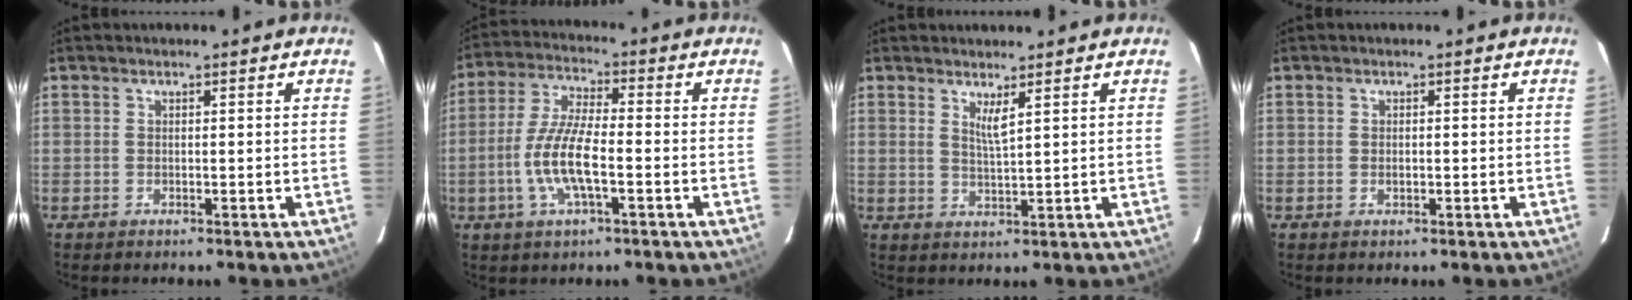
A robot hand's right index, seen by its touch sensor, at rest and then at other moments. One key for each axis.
{"total": 10.3, "fx": -2.9, "fy": 2.6, "fz": 9.6, "tx": -0.201, "ty": 0.000, "tz": -0.058}
{"total": 2.8, "fx": 1.7, "fy": -0.1, "fz": 2.2, "tx": -0.042, "ty": -0.010, "tz": 0.028}
{"total": 0.7, "fx": -0.1, "fy": 0.6, "fz": 0.4, "tx": -0.007, "ty": 0.002, "tz": 0.000}